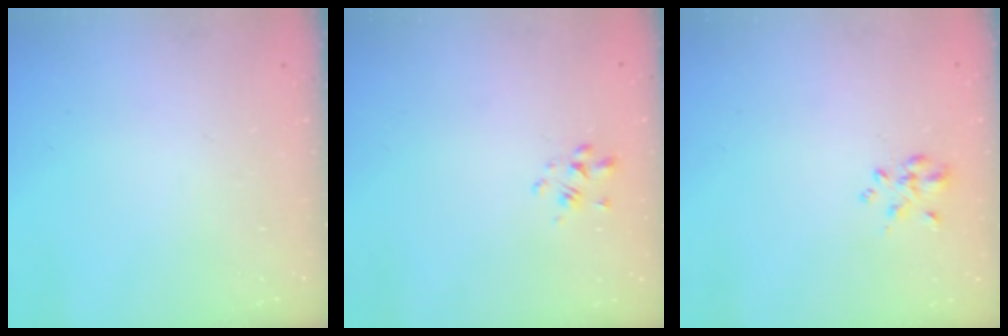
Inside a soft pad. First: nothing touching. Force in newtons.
{"total": 1.4, "press": 1.2, "slide": 0.8}
{"total": 2.4, "press": 2.3, "slide": 0.9}